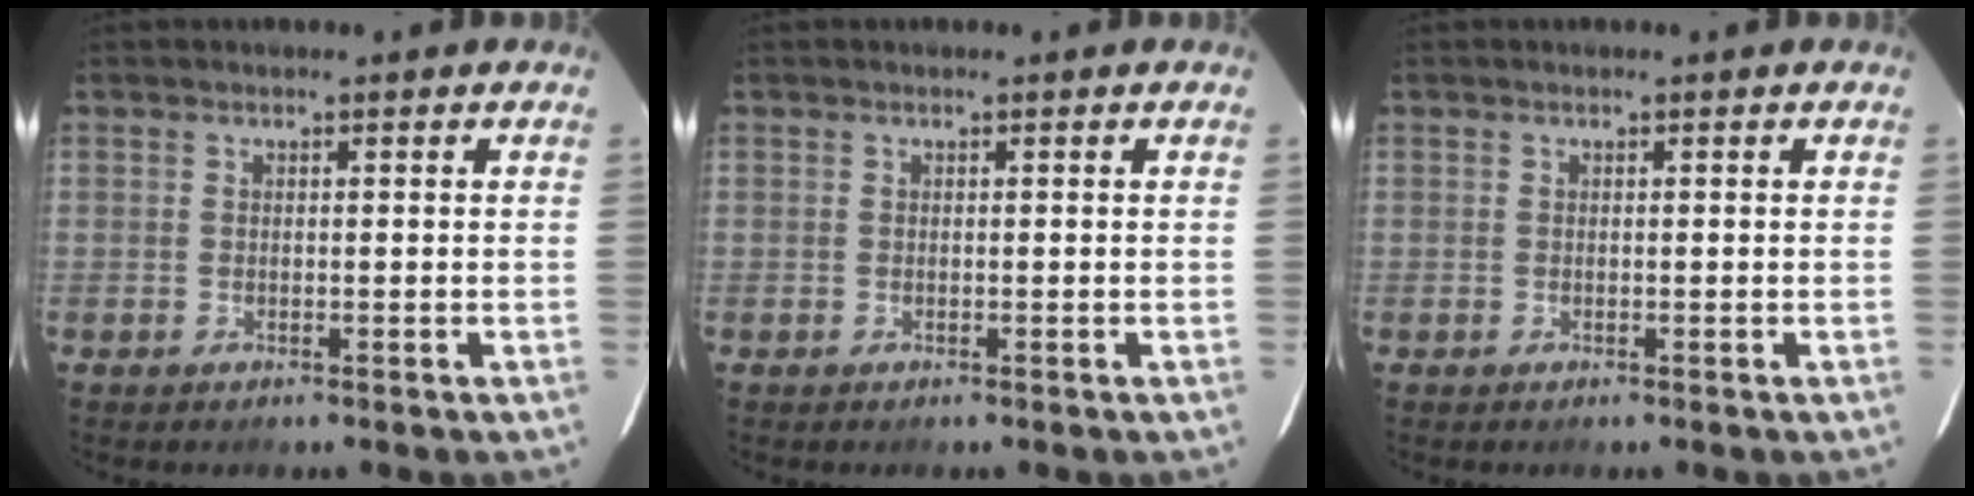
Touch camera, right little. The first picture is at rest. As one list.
[{"total": 0.0}, {"total": 0.0}]